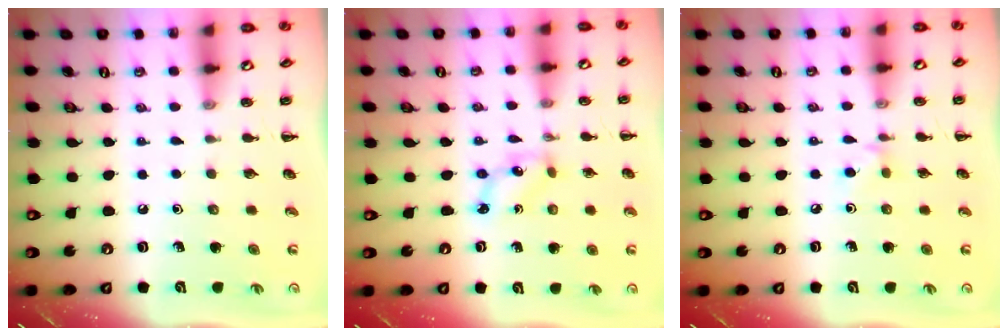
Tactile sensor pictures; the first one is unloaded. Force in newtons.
{"total": 2.5, "press": 2.5, "slide": 0.6}
{"total": 4.0, "press": 3.8, "slide": 1.5}